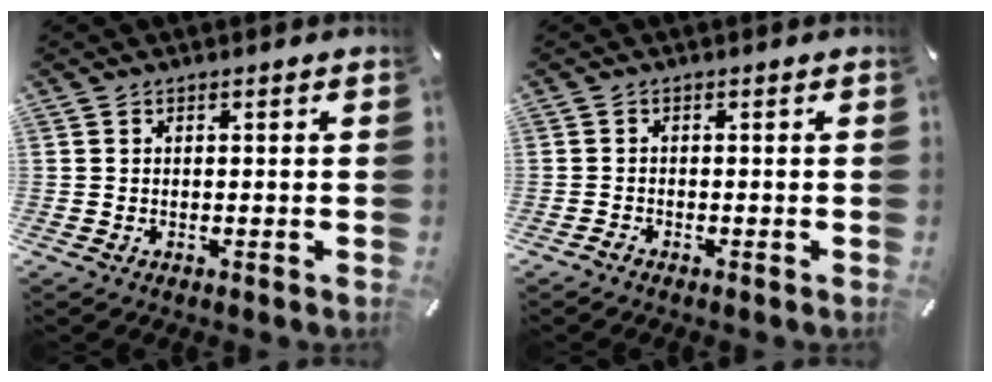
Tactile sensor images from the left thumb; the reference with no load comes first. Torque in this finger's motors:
{"motor_torque": [-0.39, 0.09, 0.13, 0.09, -0.02]}